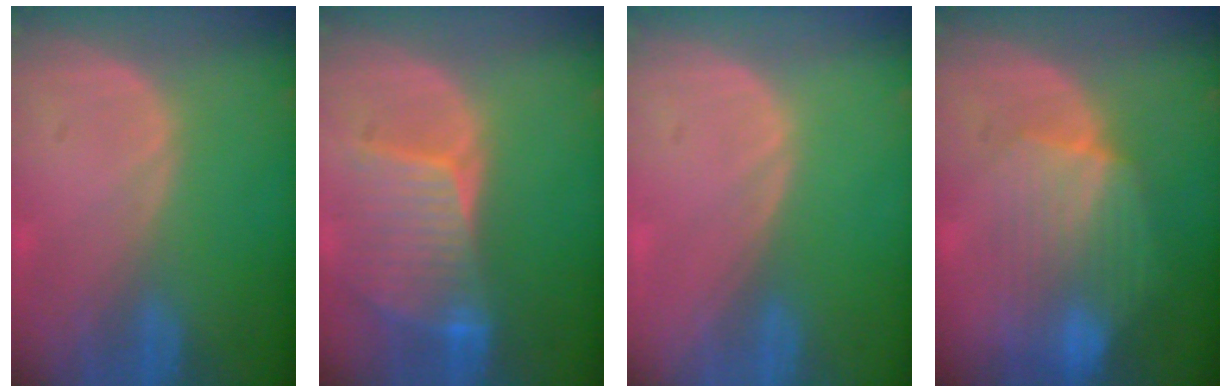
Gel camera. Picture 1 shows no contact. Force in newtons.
{"total": 8.6, "press": 7.7, "slide": 3.8}
{"total": 0.0}
{"total": 8.4, "press": 8.0, "slide": 2.7}